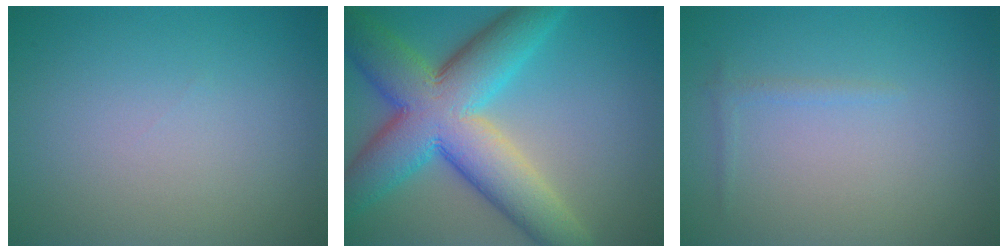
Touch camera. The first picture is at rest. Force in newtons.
{"total": 12.0, "press": 12.0, "slide": 0.2}
{"total": 0.7, "press": 0.7, "slide": 0.1}